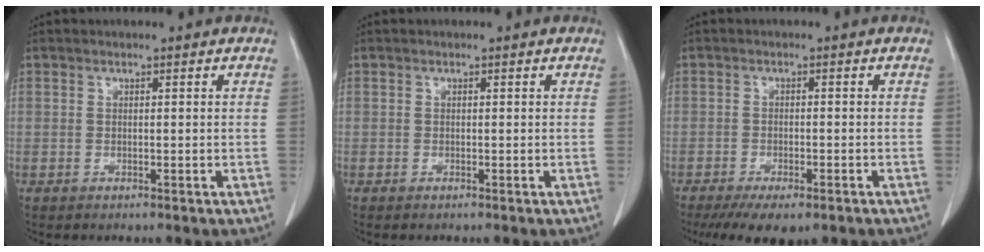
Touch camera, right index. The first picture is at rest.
{"total": 0.0}
{"total": 7.7, "force": [-5.5, 2.8, 4.7], "torque": [-0.065, -0.011, -0.080]}